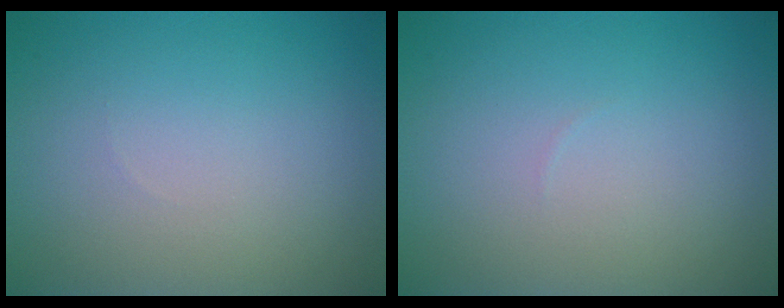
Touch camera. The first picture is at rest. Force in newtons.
{"total": 0.0}